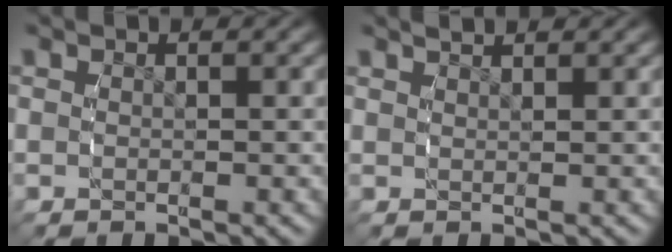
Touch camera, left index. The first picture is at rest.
{"total": 1.2, "force": [1.1, -0.5, 0.0], "torque": [0.010, 0.003, 0.022]}